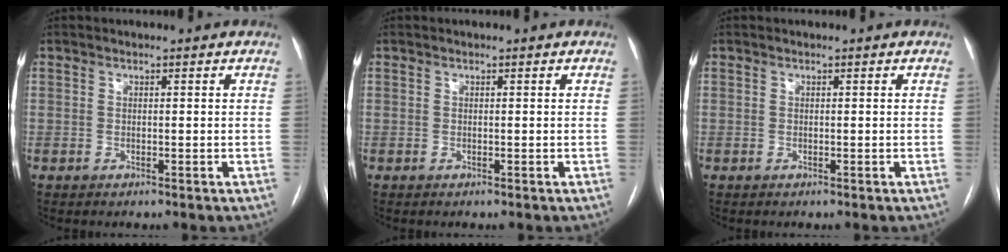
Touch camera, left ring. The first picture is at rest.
{"total": 0.0}
{"total": 0.0}